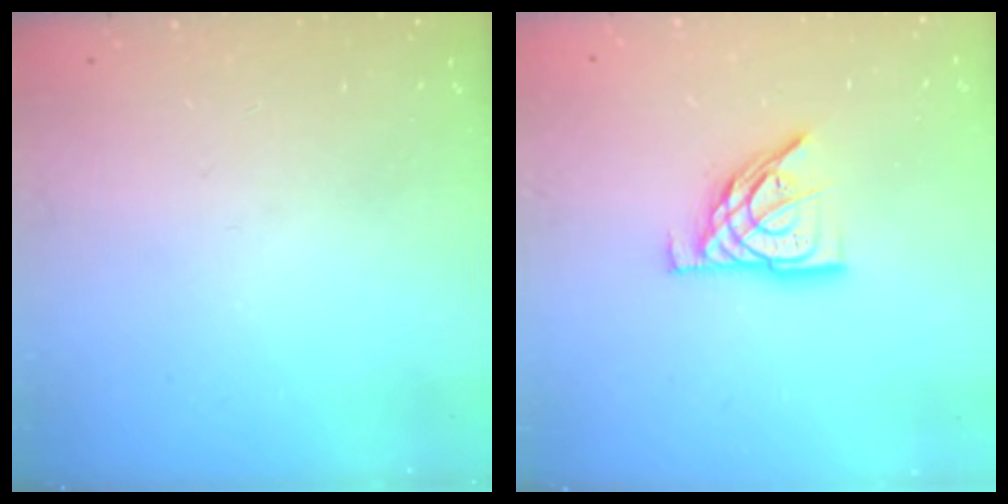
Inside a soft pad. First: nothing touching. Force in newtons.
{"total": 10.7, "press": 10.6, "slide": 1.2}